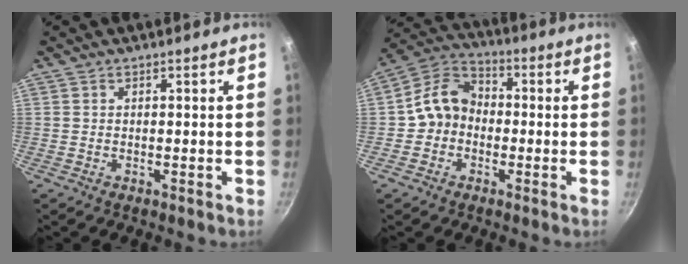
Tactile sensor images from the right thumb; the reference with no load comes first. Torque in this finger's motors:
{"motor_torque": [-0.34, 0.63, -0.20, -0.15, 0.14]}